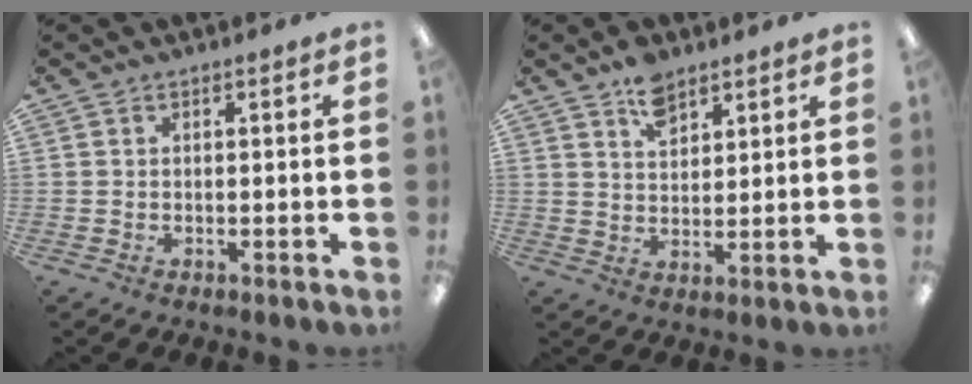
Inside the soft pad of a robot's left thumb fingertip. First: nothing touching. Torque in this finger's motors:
{"motor_torque": [1.03, 0.30, 1.24, -0.75, 0.01]}